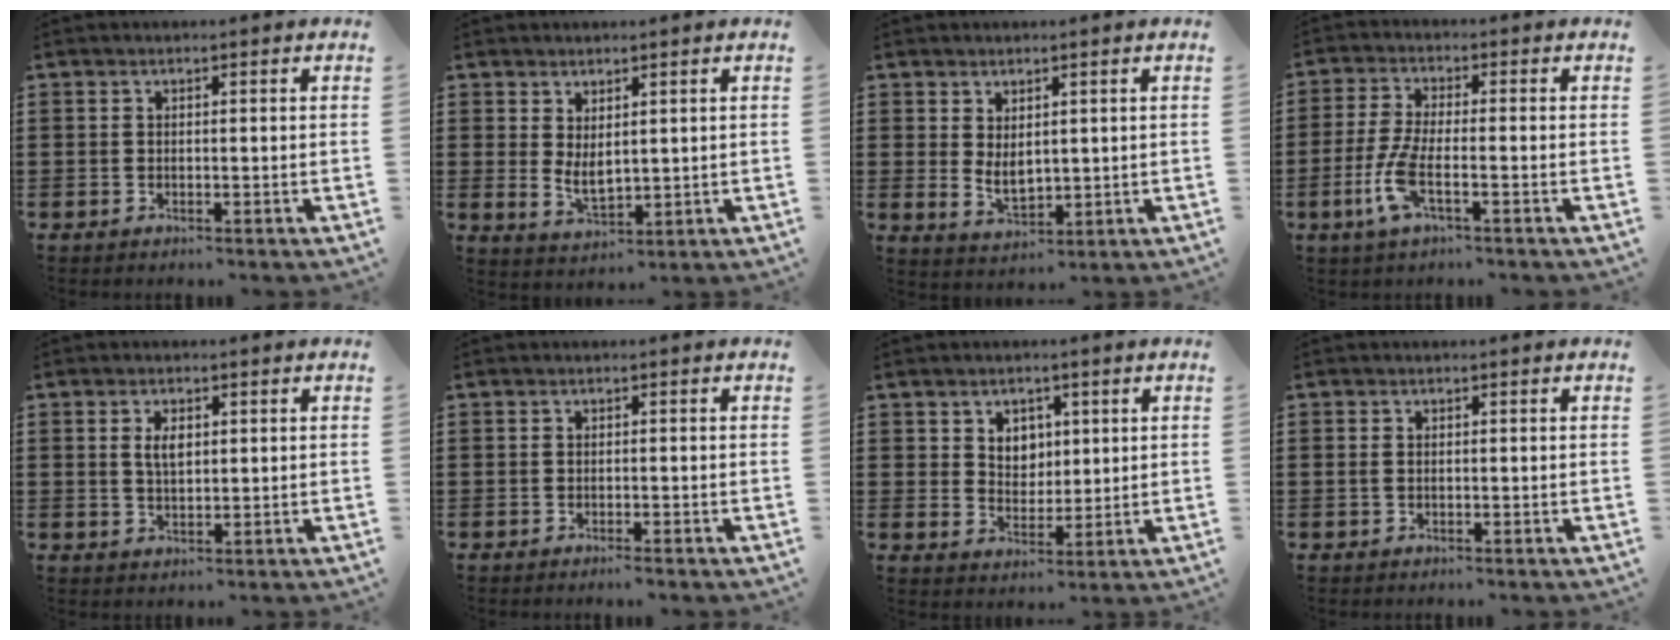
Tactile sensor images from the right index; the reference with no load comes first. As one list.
[{"total": 3.2, "force": [1.0, 1.6, 2.6], "torque": [-0.050, 0.002, 0.021]}, {"total": 3.4, "force": [0.8, 2.1, 2.6], "torque": [-0.045, 0.002, 0.015]}, {"total": 6.2, "force": [-2.6, 1.4, 5.5], "torque": [-0.141, -0.021, -0.055]}, {"total": 3.1, "force": [0.9, 1.4, 2.6], "torque": [-0.055, 0.007, 0.014]}, {"total": 0.7, "force": [-0.6, 0.0, 0.3], "torque": [-0.007, -0.003, -0.012]}, {"total": 4.0, "force": [1.9, 3.3, 1.1], "torque": [-0.029, 0.008, 0.033]}, {"total": 0.8, "force": [0.0, 0.6, 0.6], "torque": [-0.015, 0.004, -0.001]}]